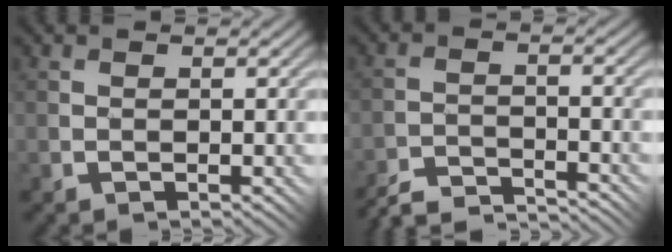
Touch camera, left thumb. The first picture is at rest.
{"total": 6.2, "force": [-6.2, 0.0, 1.0], "torque": [-0.022, 0.003, -0.116]}